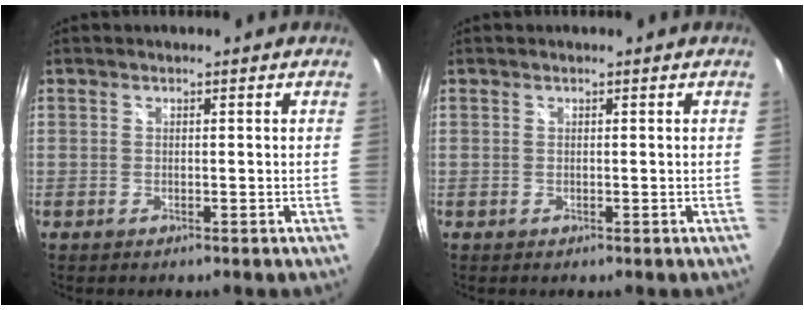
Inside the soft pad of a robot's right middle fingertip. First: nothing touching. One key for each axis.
{"total": 0.0}